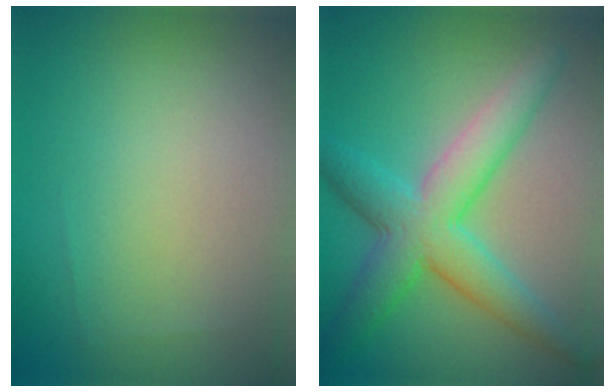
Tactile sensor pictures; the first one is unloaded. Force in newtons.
{"total": 6.7, "press": 6.7, "slide": 0.1}